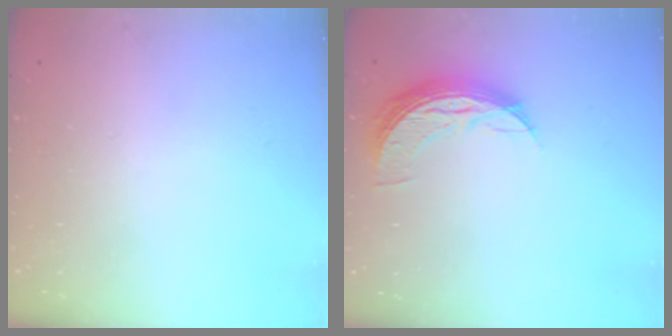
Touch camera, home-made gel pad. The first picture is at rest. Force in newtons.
{"total": 8.3, "press": 8.3, "slide": 0.5}